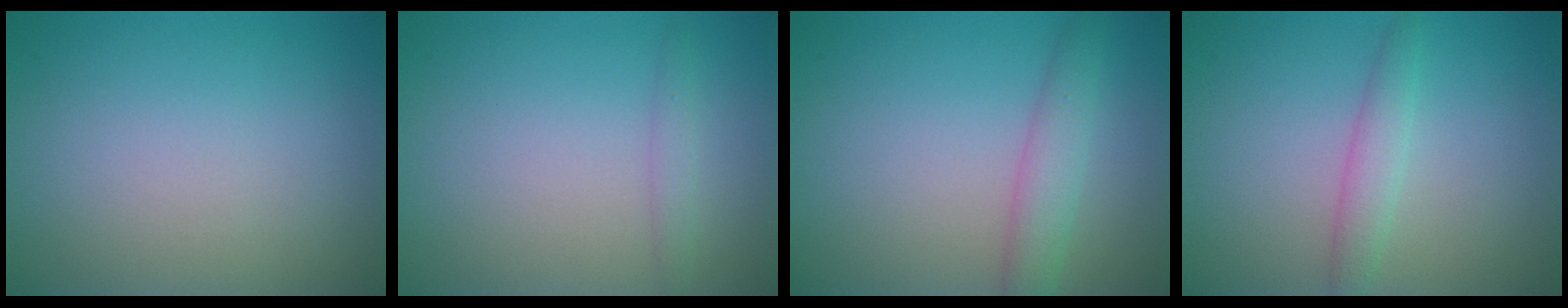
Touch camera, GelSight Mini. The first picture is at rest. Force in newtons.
{"total": 1.1, "press": 1.0, "slide": 0.1}
{"total": 2.8, "press": 2.8, "slide": 0.1}
{"total": 1.9, "press": 1.9, "slide": 0.1}